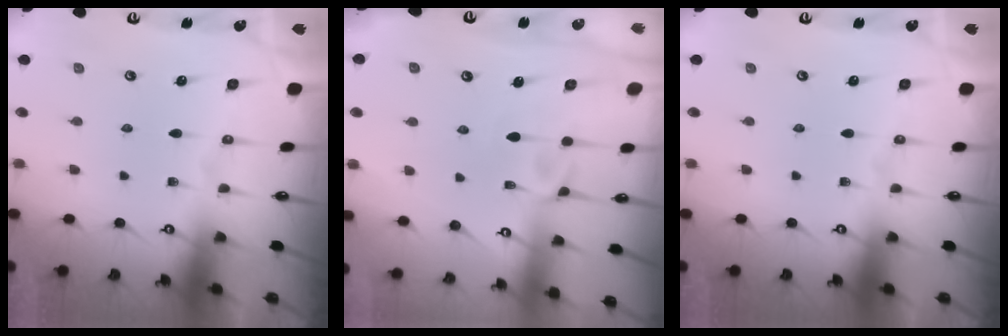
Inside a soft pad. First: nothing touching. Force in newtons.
{"total": 1.8, "press": 1.6, "slide": 0.8}
{"total": 0.0}